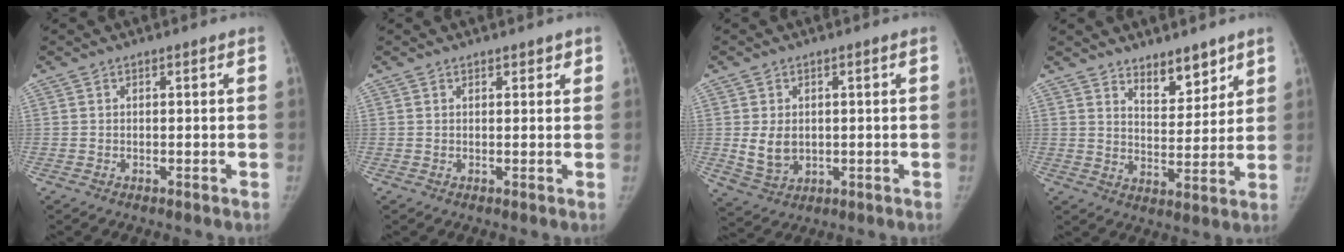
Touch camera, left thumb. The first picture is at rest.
{"total": 1.3, "force": [1.0, 0.8, 0.4], "torque": [0.009, -0.004, 0.008]}
{"total": 5.6, "force": [0.1, 4.5, 3.4], "torque": [-0.045, -0.010, 0.020]}
{"total": 7.7, "force": [5.8, 3.4, 3.6], "torque": [-0.022, -0.046, 0.096]}